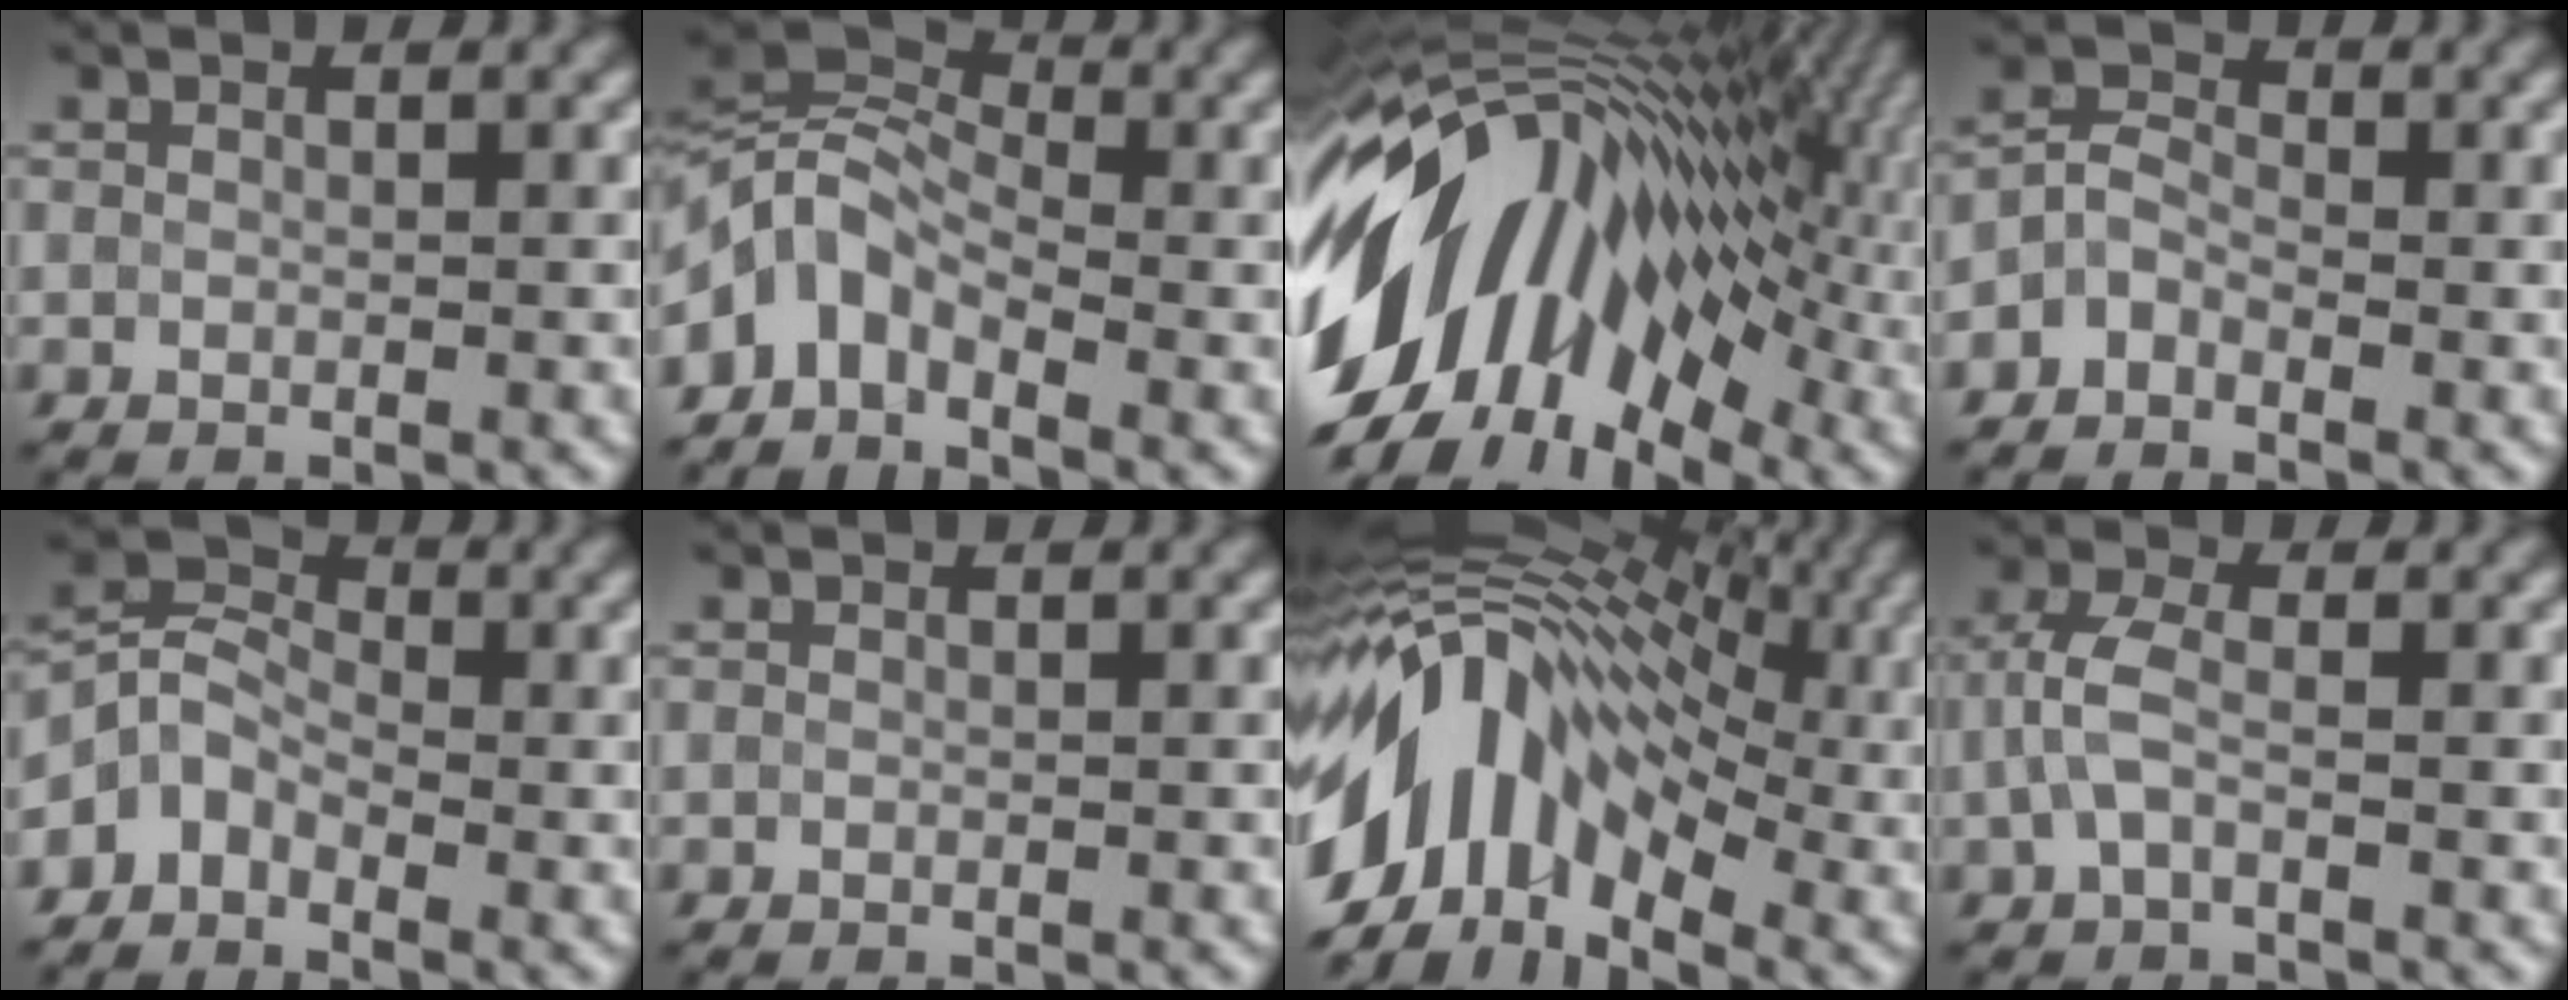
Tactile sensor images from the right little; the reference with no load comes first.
{"total": 5.2, "force": [-2.4, 3.1, 3.5], "torque": [-0.062, 0.014, -0.070]}
{"total": 16.8, "force": [-1.4, 10.8, 12.8], "torque": [-0.220, 0.020, -0.040]}
{"total": 2.3, "force": [-1.4, 1.5, 1.1], "torque": [-0.019, 0.009, -0.039]}
{"total": 3.4, "force": [-2.1, 2.3, 1.4], "torque": [-0.027, 0.010, -0.058]}
{"total": 0.0}
{"total": 12.8, "force": [-1.7, 8.5, 9.5], "torque": [-0.170, 0.029, -0.049]}
{"total": 2.8, "force": [-0.4, 1.3, 2.5], "torque": [-0.058, 0.009, -0.016]}